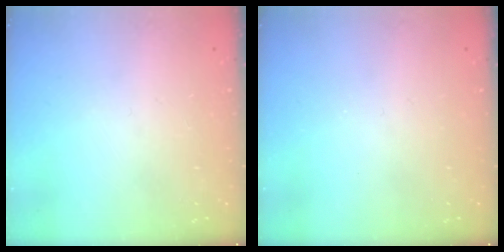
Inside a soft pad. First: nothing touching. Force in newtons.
{"total": 0.0}